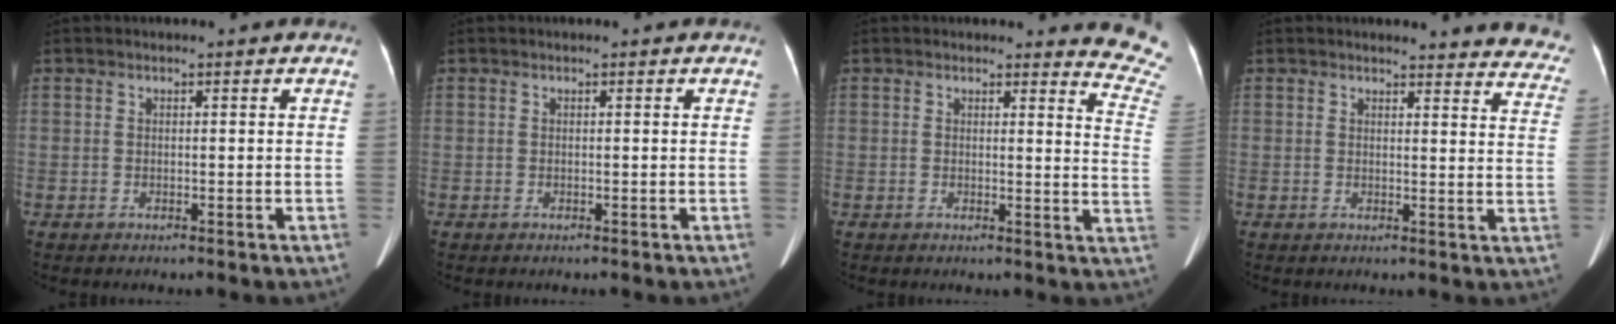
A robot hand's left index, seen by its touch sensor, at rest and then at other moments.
{"total": 0.0}
{"total": 8.4, "force": [8.4, -0.1, -0.2], "torque": [0.017, -0.117, 0.053]}
{"total": 16.1, "force": [15.6, 2.7, 3.1], "torque": [0.004, -0.086, 0.137]}